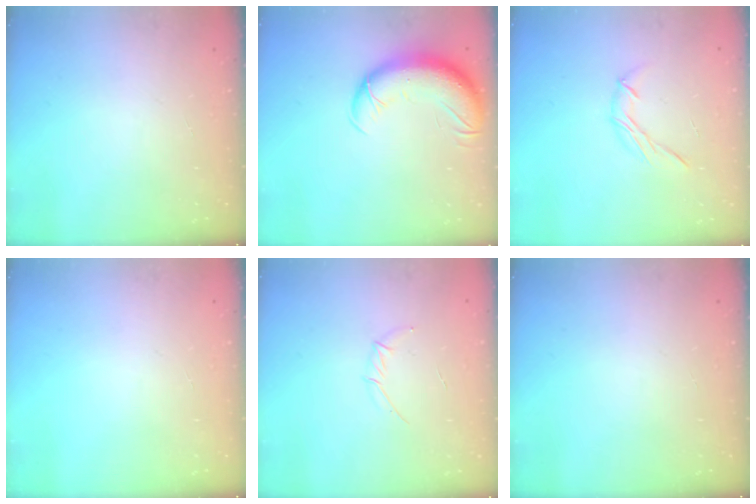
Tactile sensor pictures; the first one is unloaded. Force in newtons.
{"total": 12.3, "press": 11.9, "slide": 3.0}
{"total": 6.4, "press": 6.4, "slide": 0.7}
{"total": 0.0}
{"total": 3.8, "press": 3.7, "slide": 1.0}
{"total": 0.0}